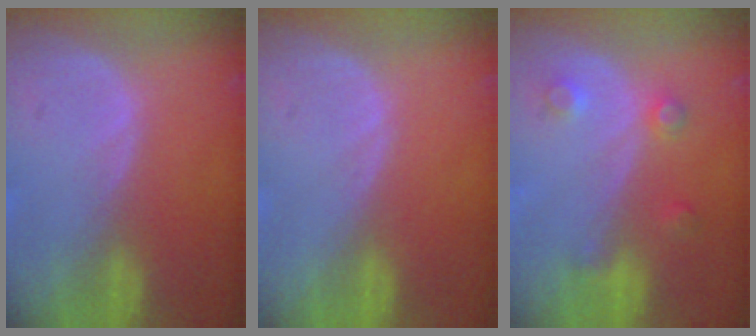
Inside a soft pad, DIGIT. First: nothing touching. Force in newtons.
{"total": 0.0}
{"total": 3.6, "press": 3.3, "slide": 1.4}